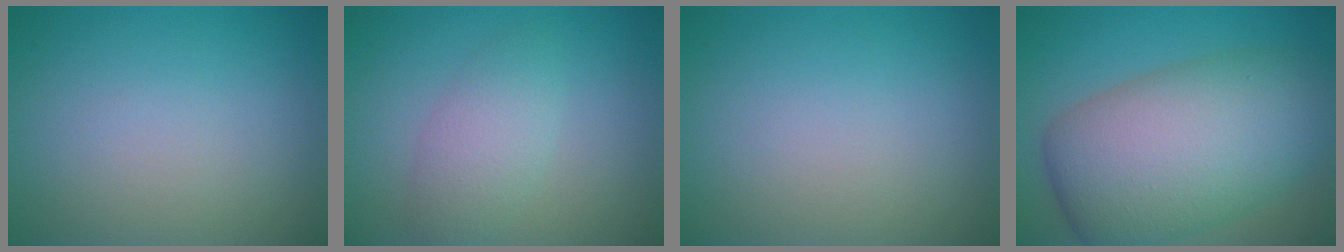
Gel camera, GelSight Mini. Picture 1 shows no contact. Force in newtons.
{"total": 3.2, "press": 3.2, "slide": 0.1}
{"total": 0.0}
{"total": 11.7, "press": 11.7, "slide": 0.4}